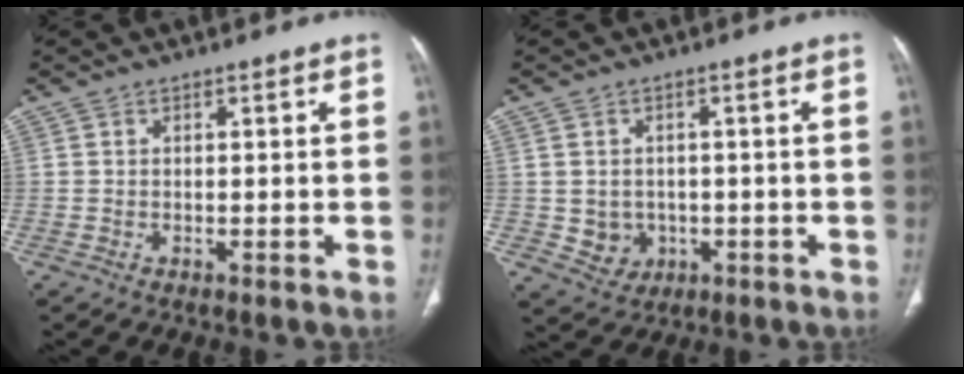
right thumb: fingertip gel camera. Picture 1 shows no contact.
{"total": 4.8, "force": [-0.6, 4.3, 2.0], "torque": [-0.015, 0.003, 0.005]}